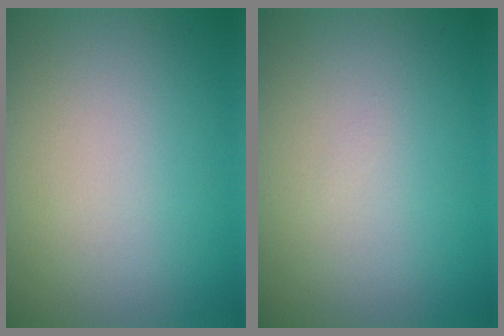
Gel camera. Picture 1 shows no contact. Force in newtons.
{"total": 0.0}